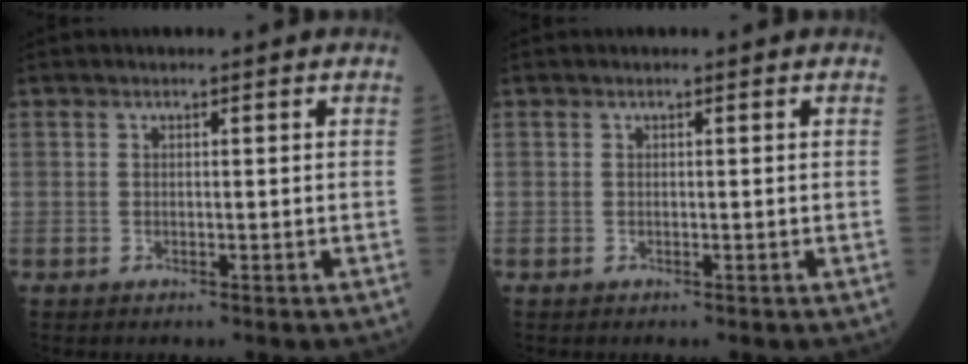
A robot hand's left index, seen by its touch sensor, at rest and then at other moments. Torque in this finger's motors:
{"motor_torque": [0.00, 0.00, 0.00, 0.00]}